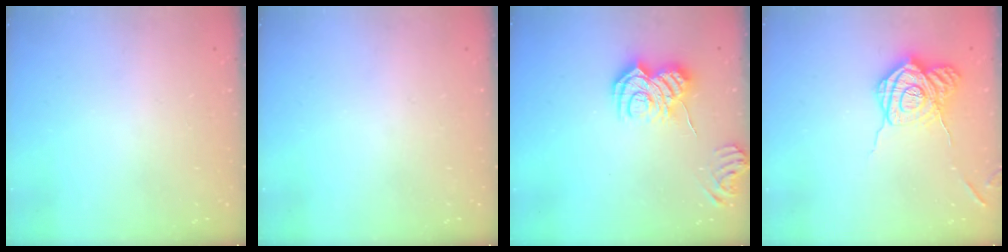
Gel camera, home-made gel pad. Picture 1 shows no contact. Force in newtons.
{"total": 0.0}
{"total": 10.1, "press": 10.1, "slide": 0.9}
{"total": 17.0, "press": 17.0, "slide": 0.9}